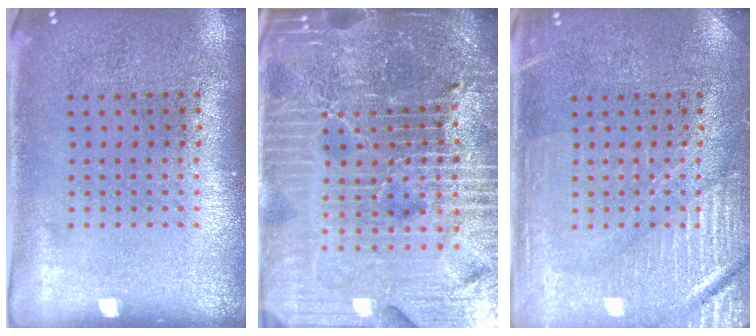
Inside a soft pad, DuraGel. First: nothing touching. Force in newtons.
{"total": 7.3, "press": 6.3, "slide": 3.7}
{"total": 4.1, "press": 4.1, "slide": 0.7}